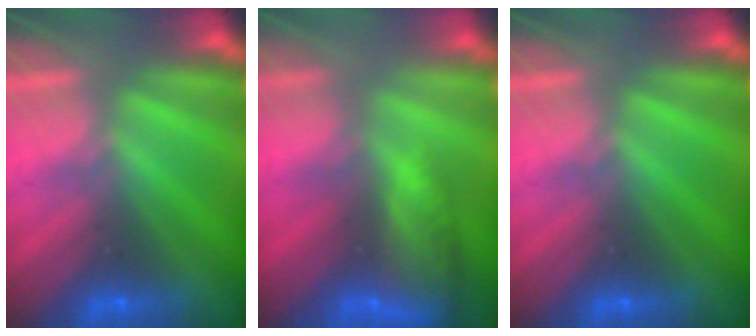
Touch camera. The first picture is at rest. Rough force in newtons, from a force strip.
{"total": 7.8}
{"total": 0.0}